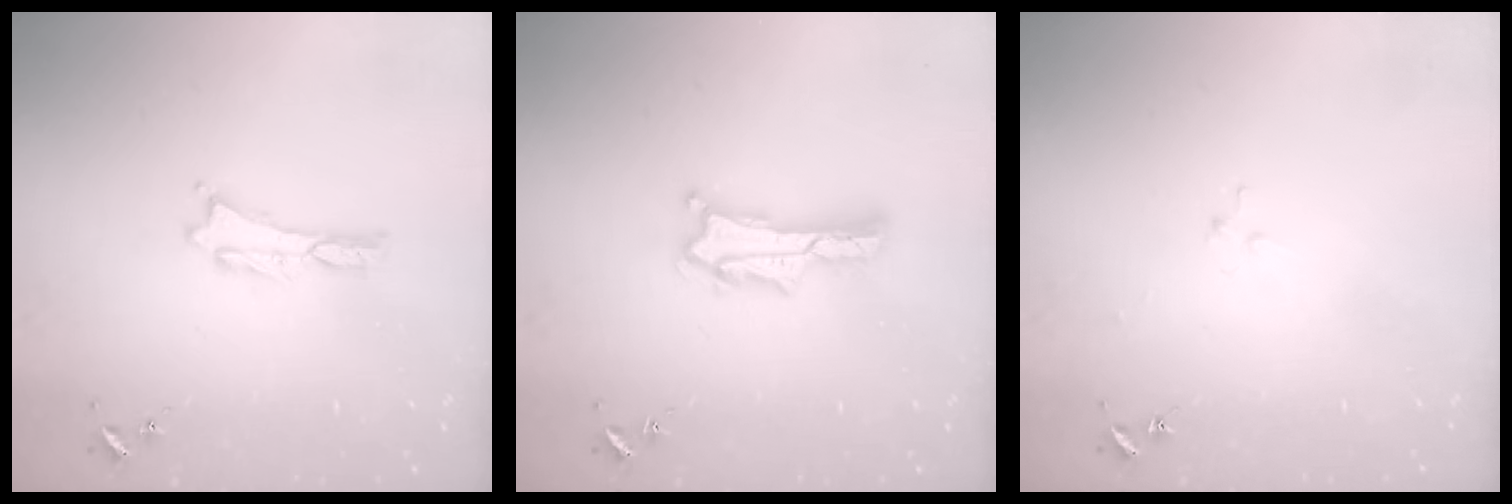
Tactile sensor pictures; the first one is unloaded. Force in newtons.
{"total": 2.1, "press": 2.1, "slide": 0.3}
{"total": 2.5, "press": 2.5, "slide": 0.3}